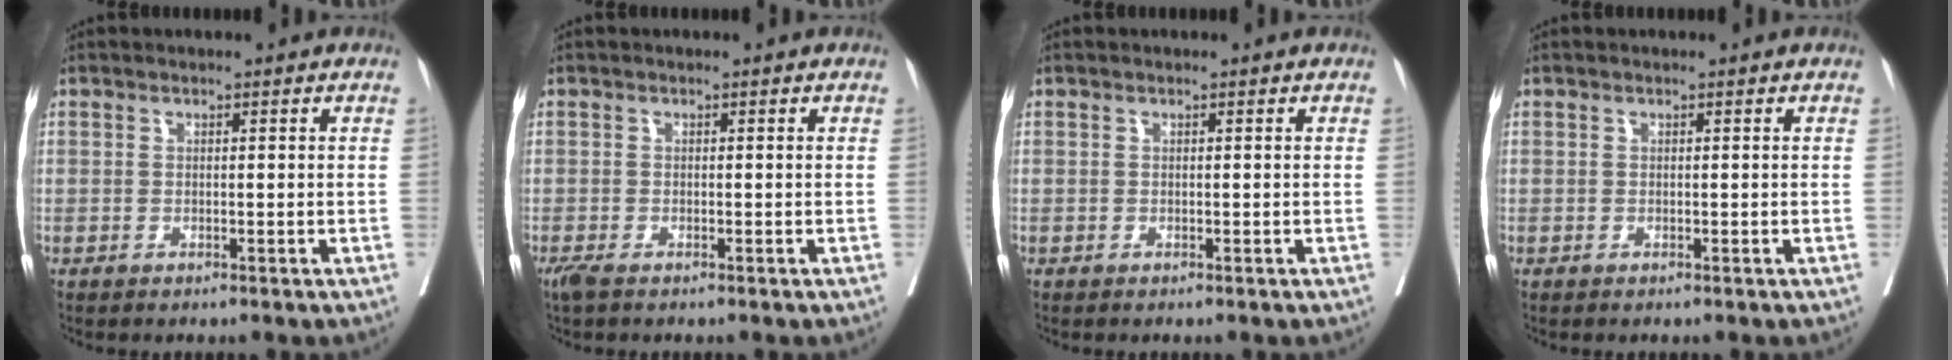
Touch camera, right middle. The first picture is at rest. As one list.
[{"total": 1.6, "force": [-1.2, 0.4, 1.0], "torque": [-0.026, -0.008, -0.023]}, {"total": 0.0}, {"total": 0.0}]